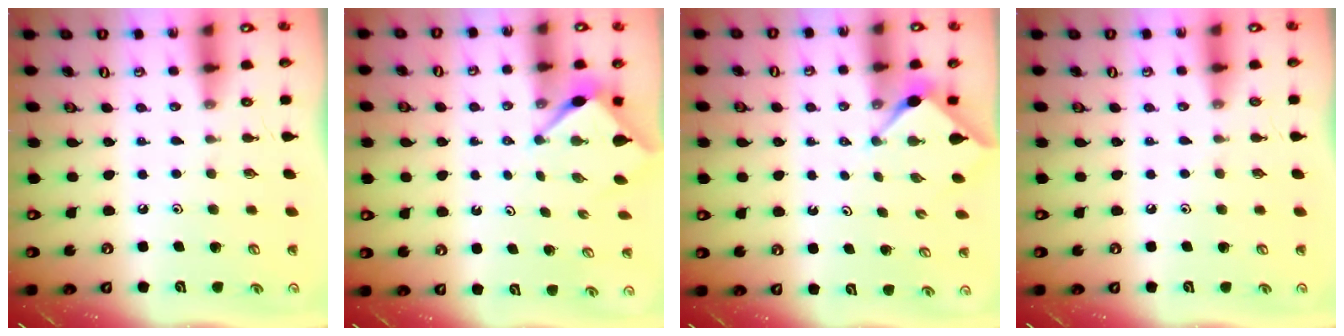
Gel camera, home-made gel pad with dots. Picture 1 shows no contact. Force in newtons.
{"total": 2.9, "press": 2.9, "slide": 0.3}
{"total": 2.9, "press": 2.9, "slide": 0.4}
{"total": 2.7, "press": 2.7, "slide": 0.3}